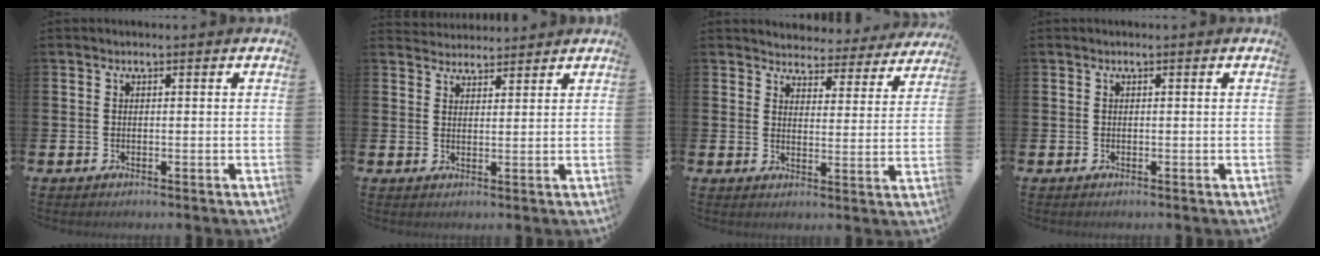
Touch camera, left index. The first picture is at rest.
{"total": 3.0, "force": [2.9, 0.6, -0.3], "torque": [0.002, -0.015, 0.054]}
{"total": 4.0, "force": [3.9, 1.1, -0.1], "torque": [-0.007, -0.037, 0.062]}
{"total": 0.0}